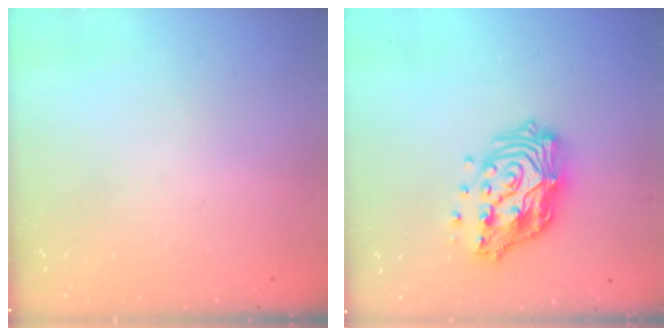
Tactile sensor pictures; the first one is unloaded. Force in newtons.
{"total": 15.3, "press": 15.3, "slide": 1.2}